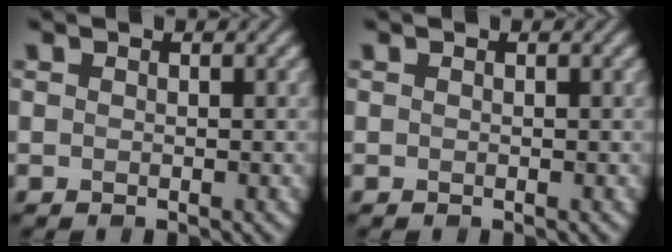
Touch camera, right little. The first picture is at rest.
{"total": 0.0}